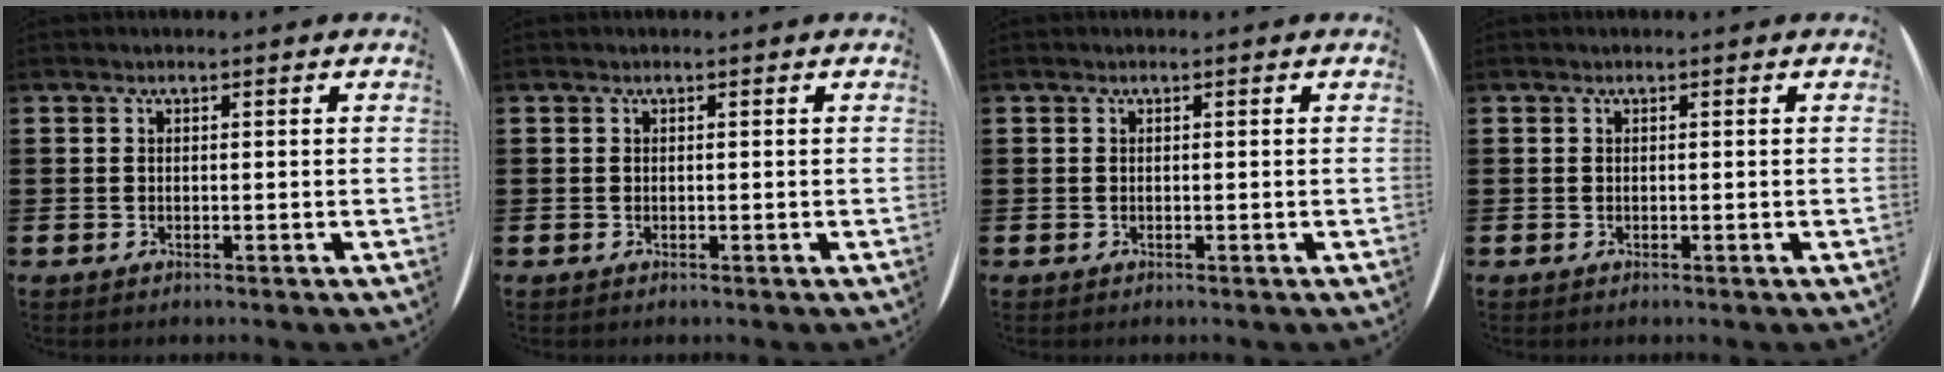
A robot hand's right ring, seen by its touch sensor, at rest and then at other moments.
{"total": 0.0}
{"total": 0.0}
{"total": 0.0}